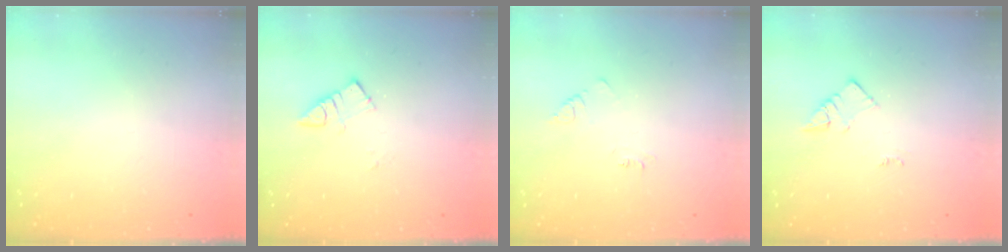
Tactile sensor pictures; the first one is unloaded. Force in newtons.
{"total": 4.9, "press": 4.8, "slide": 0.5}
{"total": 3.0, "press": 3.0, "slide": 0.4}
{"total": 2.7, "press": 2.6, "slide": 0.4}